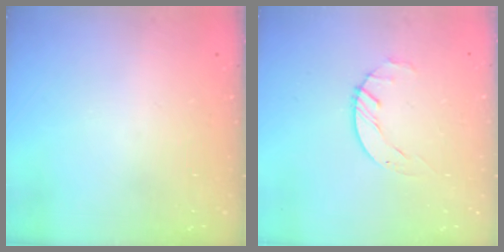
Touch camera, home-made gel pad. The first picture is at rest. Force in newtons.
{"total": 1.7, "press": 1.7, "slide": 0.3}